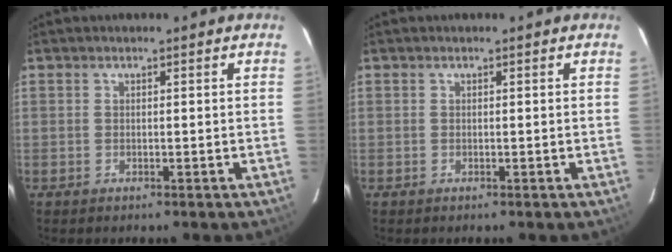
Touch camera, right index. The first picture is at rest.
{"total": 0.0}